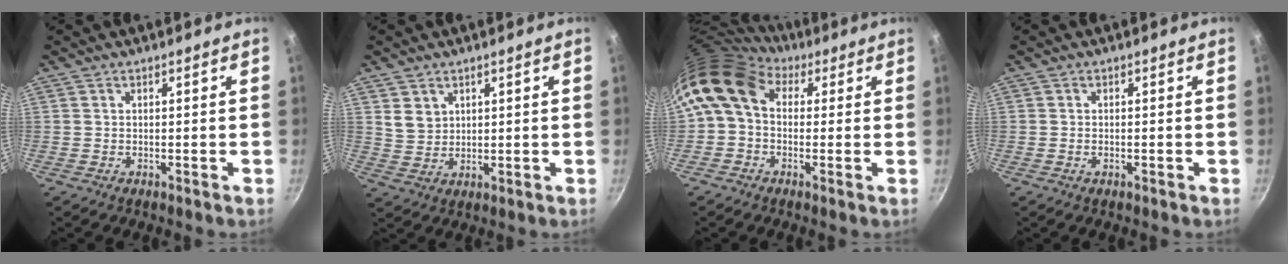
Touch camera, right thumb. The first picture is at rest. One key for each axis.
{"total": 4.3, "fx": 2.0, "fy": 3.4, "fz": 1.8, "tx": -0.017, "ty": -0.006, "tz": 0.043}
{"total": 11.1, "fx": 2.7, "fy": 8.3, "fz": 6.9, "tx": -0.114, "ty": 0.015, "tz": 0.024}
{"total": 0.6, "fx": -0.3, "fy": 0.3, "fz": 0.5, "tx": -0.009, "ty": 0.003, "tz": -0.006}